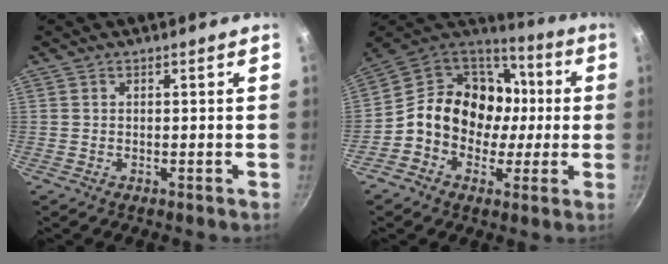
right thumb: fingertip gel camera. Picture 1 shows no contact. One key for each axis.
{"total": 19.2, "fx": -0.2, "fy": 15.5, "fz": 11.4, "tx": -0.157, "ty": 0.051, "tz": -0.010}